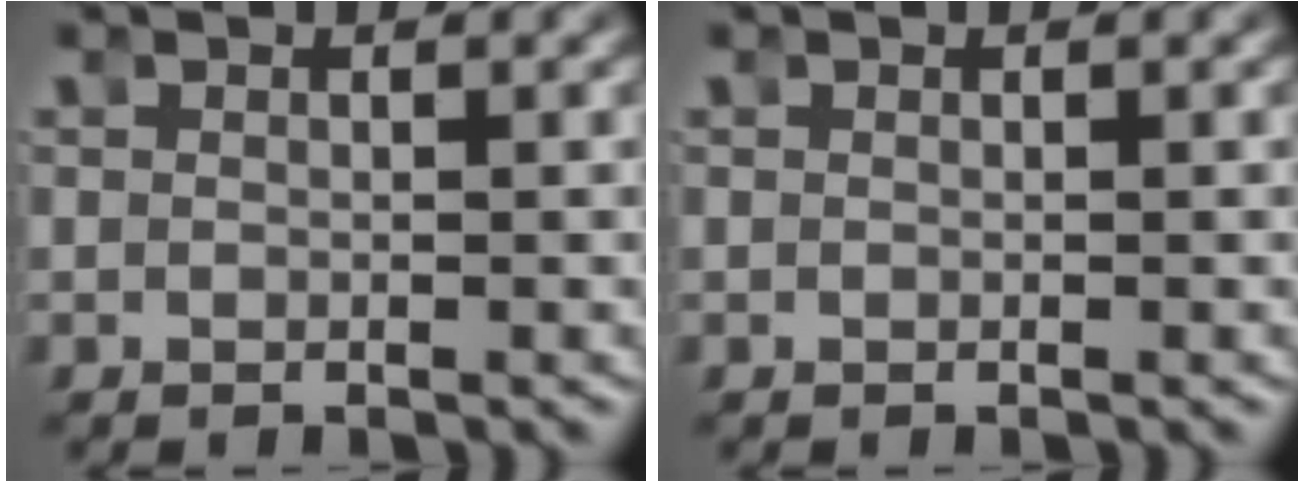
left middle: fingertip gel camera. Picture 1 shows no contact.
{"total": 0.0}